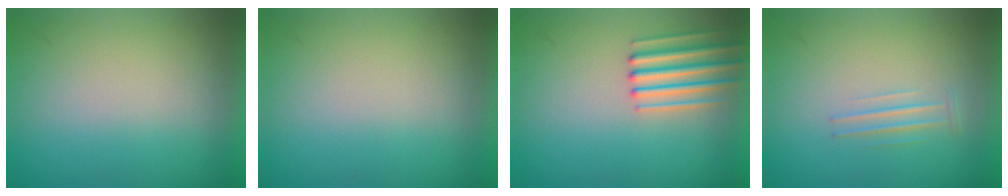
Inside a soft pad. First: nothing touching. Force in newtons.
{"total": 0.0}
{"total": 2.8}
{"total": 1.1}